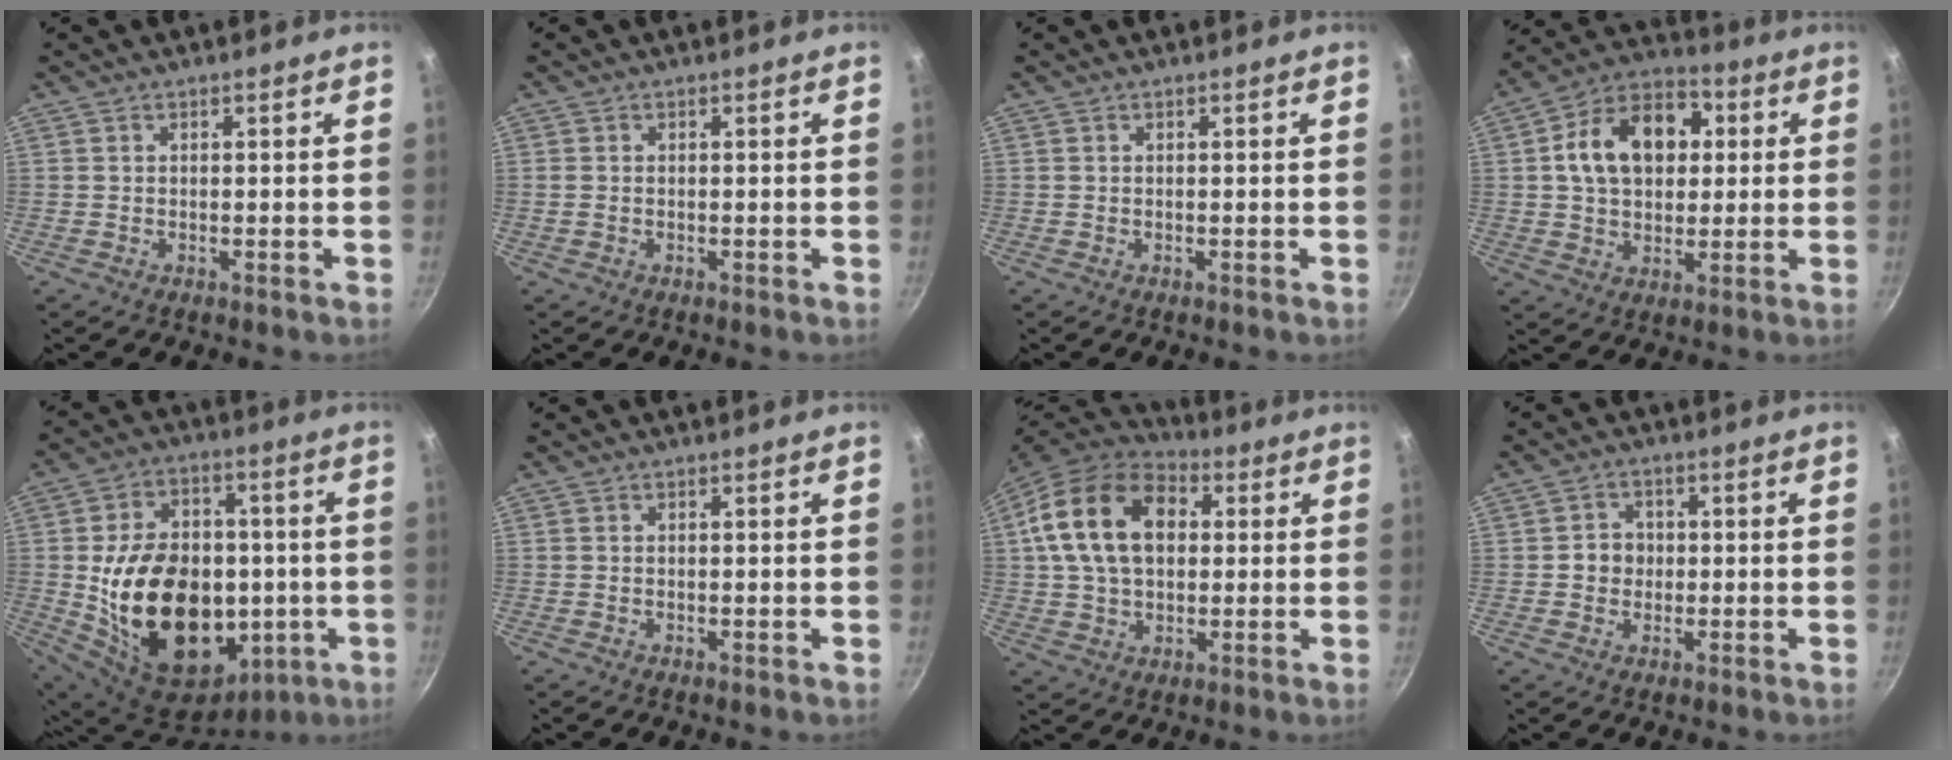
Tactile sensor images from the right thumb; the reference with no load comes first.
{"total": 0.8, "force": [-0.1, 0.6, 0.5], "torque": [-0.010, 0.002, -0.001]}
{"total": 0.0}
{"total": 16.2, "force": [3.0, 11.6, 10.9], "torque": [-0.148, 0.023, 0.034]}
{"total": 27.7, "force": [-2.4, 19.4, 19.6], "torque": [-0.314, 0.020, -0.016]}
{"total": 0.0}
{"total": 18.3, "force": [3.9, 12.5, 12.8], "torque": [-0.207, 0.016, 0.056]}
{"total": 4.0, "force": [-0.1, 3.6, 1.6], "torque": [0.000, 0.007, -0.007]}